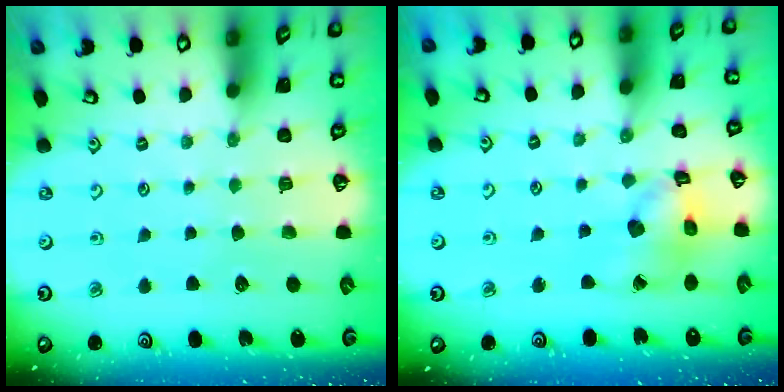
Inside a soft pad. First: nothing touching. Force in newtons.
{"total": 12.0, "press": 11.9, "slide": 1.5}